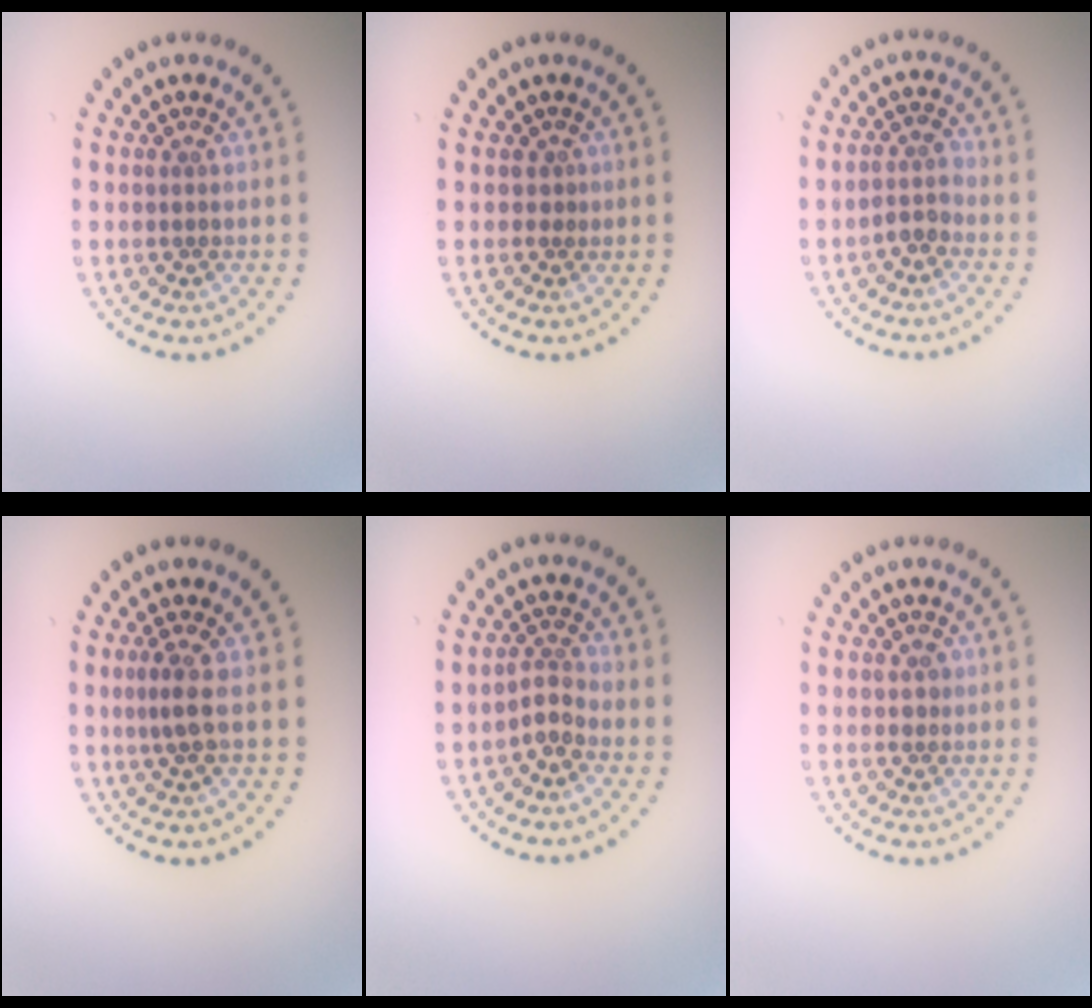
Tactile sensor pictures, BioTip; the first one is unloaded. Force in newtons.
{"total": 0.6, "press": 0.3, "slide": 0.5}
{"total": 1.7, "press": 1.4, "slide": 0.8}
{"total": 1.7, "press": 1.2, "slide": 1.2}
{"total": 1.8, "press": 1.2, "slide": 1.3}
{"total": 1.0, "press": 0.9, "slide": 0.4}